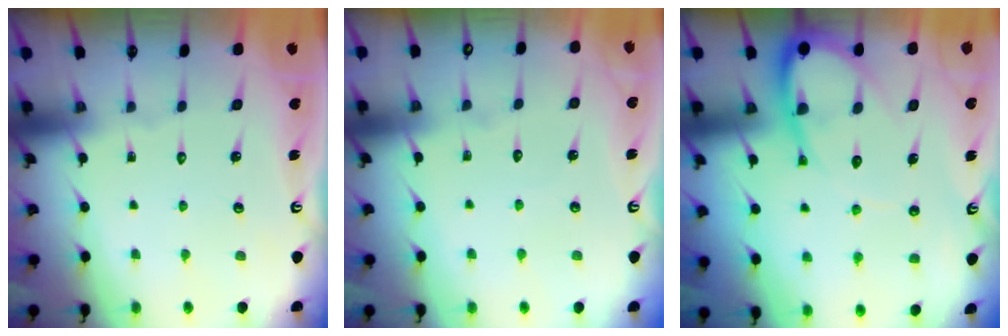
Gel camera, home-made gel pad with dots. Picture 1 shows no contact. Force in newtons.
{"total": 2.0, "press": 2.0, "slide": 0.2}
{"total": 10.3, "press": 10.2, "slide": 1.1}